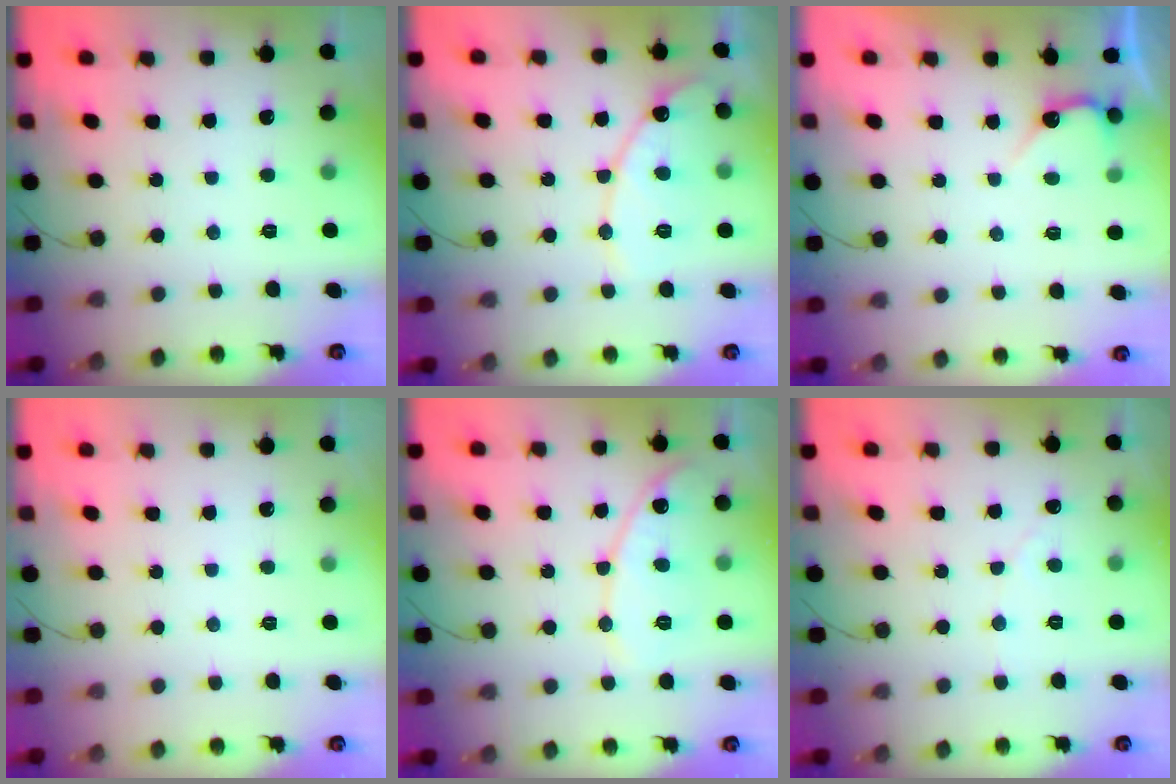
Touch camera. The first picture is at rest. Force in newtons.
{"total": 13.0, "press": 12.9, "slide": 1.1}
{"total": 3.3, "press": 3.3, "slide": 0.1}
{"total": 0.0}
{"total": 11.0, "press": 11.0, "slide": 1.0}
{"total": 3.0, "press": 2.9, "slide": 0.3}